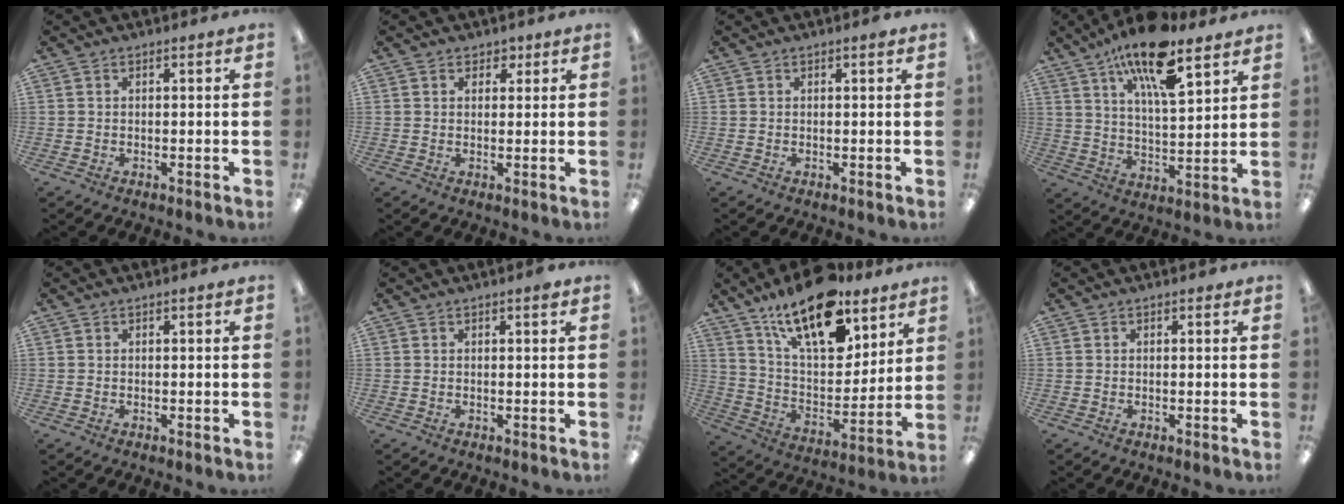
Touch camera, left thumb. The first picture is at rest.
{"total": 2.7, "force": [1.3, 2.1, 1.0], "torque": [-0.006, 0.000, 0.020]}
{"total": 0.7, "force": [0.4, 0.1, 0.5], "torque": [-0.004, -0.001, 0.005]}
{"total": 17.3, "force": [11.6, 5.7, 11.5], "torque": [-0.198, -0.052, 0.193]}
{"total": 0.0}
{"total": 1.1, "force": [0.7, 0.1, 0.8], "torque": [-0.010, -0.001, 0.009]}
{"total": 20.5, "force": [14.4, 8.3, 12.0], "torque": [-0.208, -0.077, 0.249]}
{"total": 0.0}